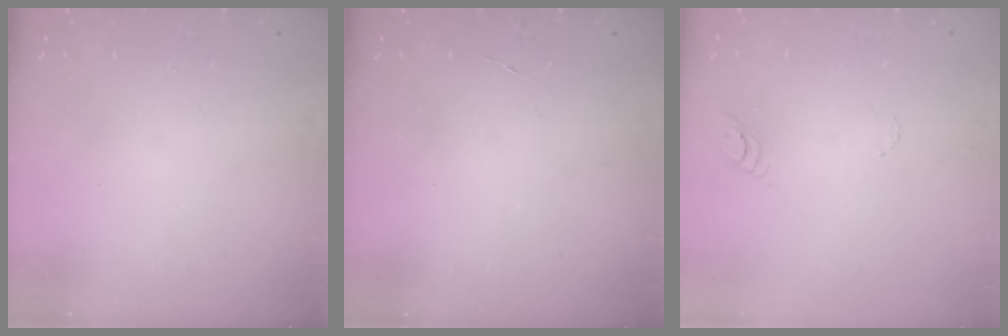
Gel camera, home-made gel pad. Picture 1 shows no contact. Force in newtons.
{"total": 2.8, "press": 2.8, "slide": 0.3}
{"total": 2.9, "press": 2.9, "slide": 0.4}